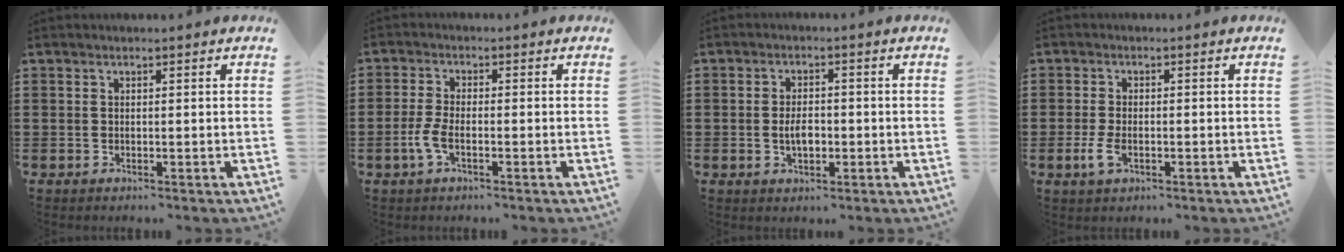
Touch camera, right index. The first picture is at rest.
{"total": 3.3, "force": [-1.4, 0.9, 2.8], "torque": [-0.070, -0.007, -0.029]}
{"total": 3.6, "force": [-0.6, 1.6, 3.1], "torque": [-0.052, -0.004, -0.012]}
{"total": 3.0, "force": [-1.1, 1.4, 2.4], "torque": [-0.066, -0.011, -0.023]}